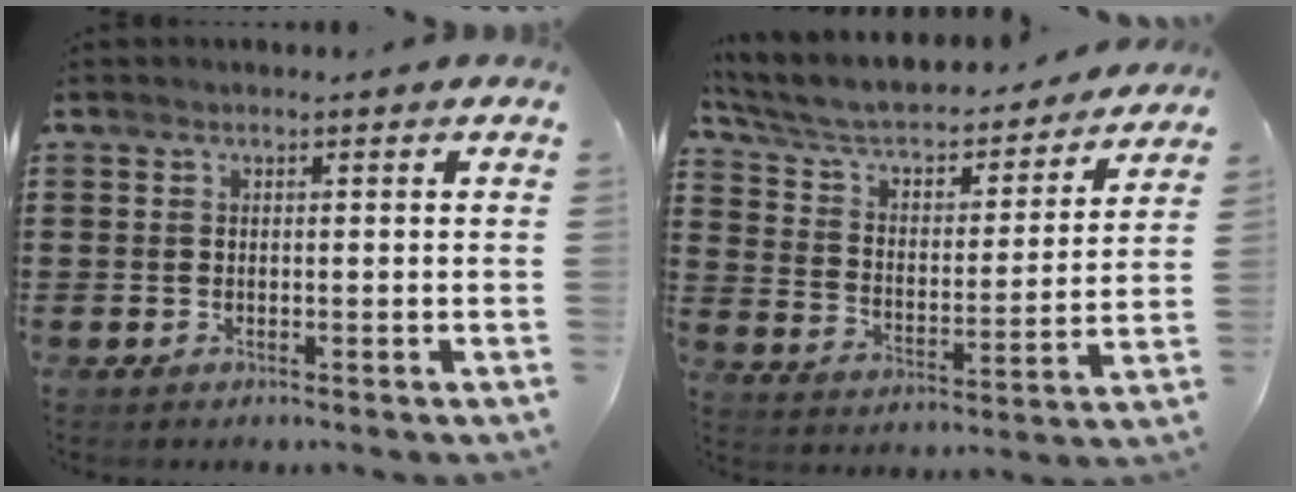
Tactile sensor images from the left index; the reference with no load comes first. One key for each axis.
{"total": 5.6, "fx": 4.7, "fy": 1.9, "fz": 2.3, "tx": -0.070, "ty": -0.039, "tz": 0.075}